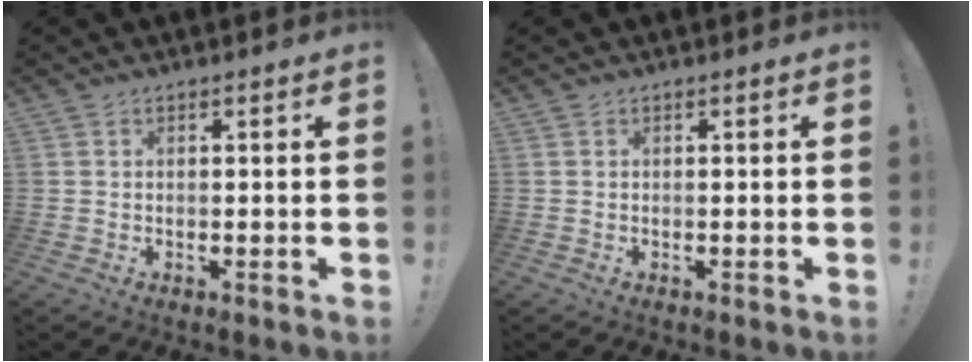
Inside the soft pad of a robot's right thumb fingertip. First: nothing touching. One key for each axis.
{"total": 0.0}